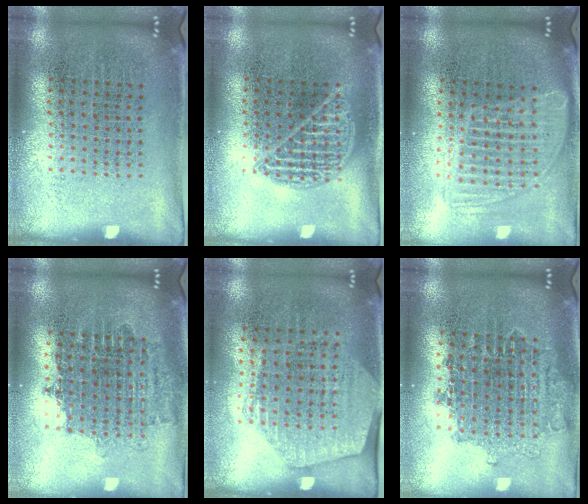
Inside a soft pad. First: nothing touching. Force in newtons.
{"total": 1.0, "press": 1.0, "slide": 0.1}
{"total": 1.7, "press": 1.4, "slide": 1.0}
{"total": 1.6, "press": 1.3, "slide": 0.9}
{"total": 1.6, "press": 1.4, "slide": 0.8}
{"total": 1.6, "press": 1.3, "slide": 0.9}